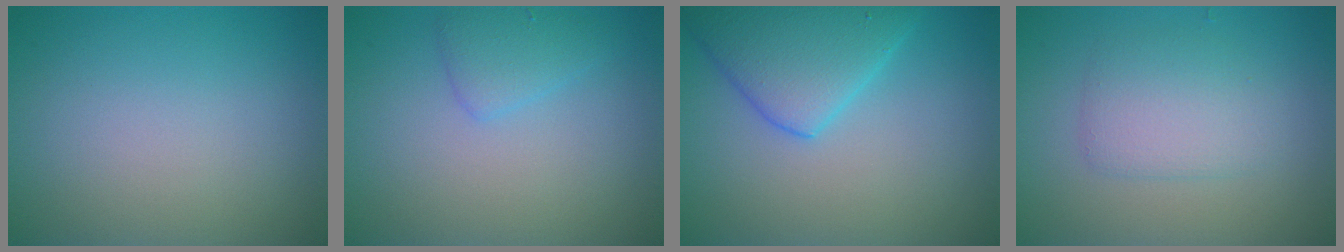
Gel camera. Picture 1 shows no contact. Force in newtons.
{"total": 1.8, "press": 1.8, "slide": 0.2}
{"total": 5.7, "press": 5.7, "slide": 0.3}
{"total": 2.9, "press": 2.9, "slide": 0.2}